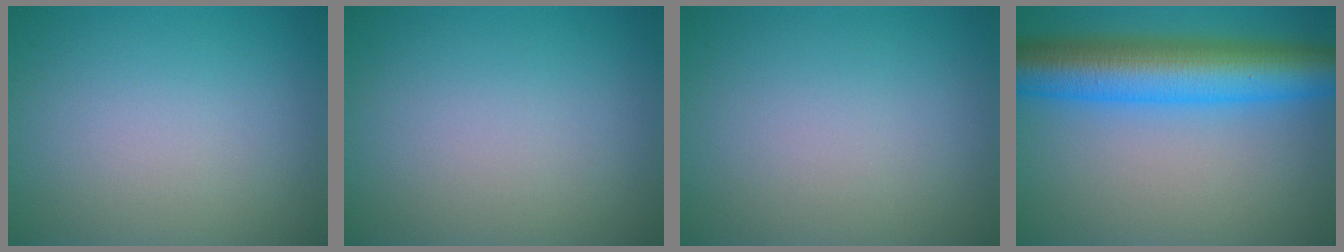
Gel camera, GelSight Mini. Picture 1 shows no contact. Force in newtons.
{"total": 0.0}
{"total": 0.0}
{"total": 10.3, "press": 10.3, "slide": 0.1}